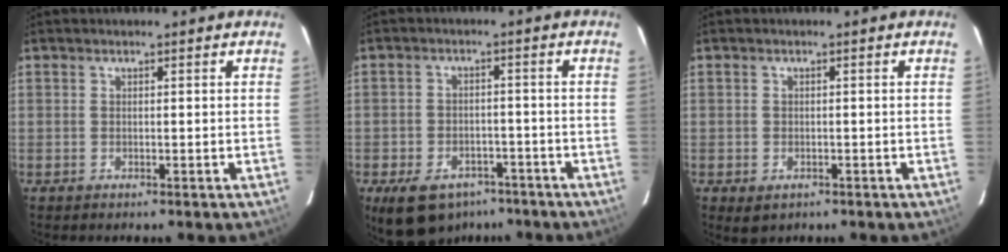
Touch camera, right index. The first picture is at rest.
{"total": 11.9, "force": [-7.8, 7.4, 5.1], "torque": [-0.123, 0.007, -0.105]}
{"total": 2.5, "force": [-1.1, 1.9, 1.2], "torque": [-0.020, -0.004, -0.012]}